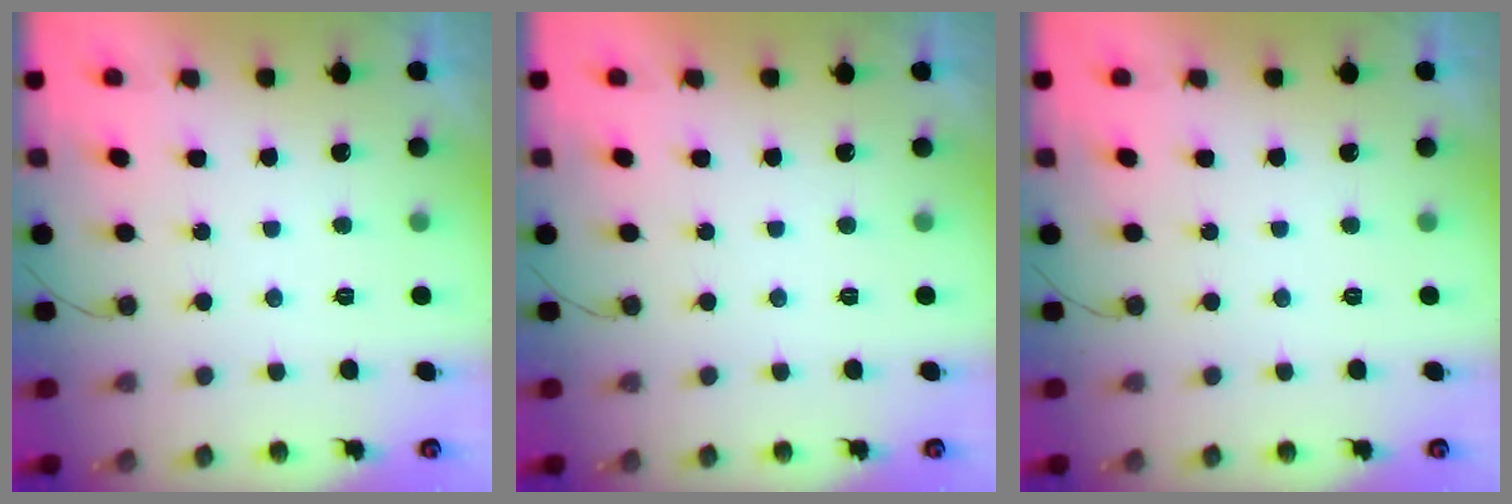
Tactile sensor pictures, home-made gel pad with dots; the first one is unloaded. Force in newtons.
{"total": 1.7, "press": 1.7, "slide": 0.1}
{"total": 0.0}